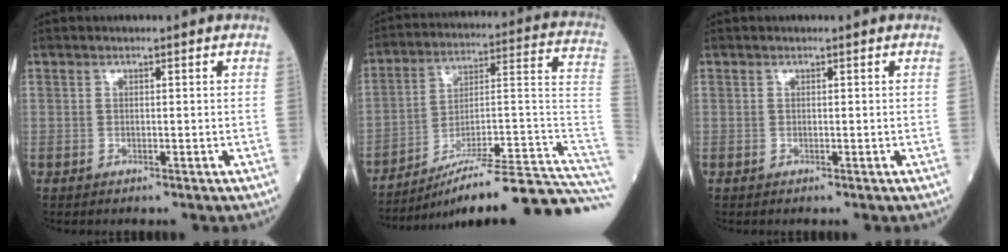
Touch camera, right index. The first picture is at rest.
{"total": 24.4, "force": [-19.3, 1.0, 14.9], "torque": [-0.122, 0.032, -0.285]}
{"total": 0.0}